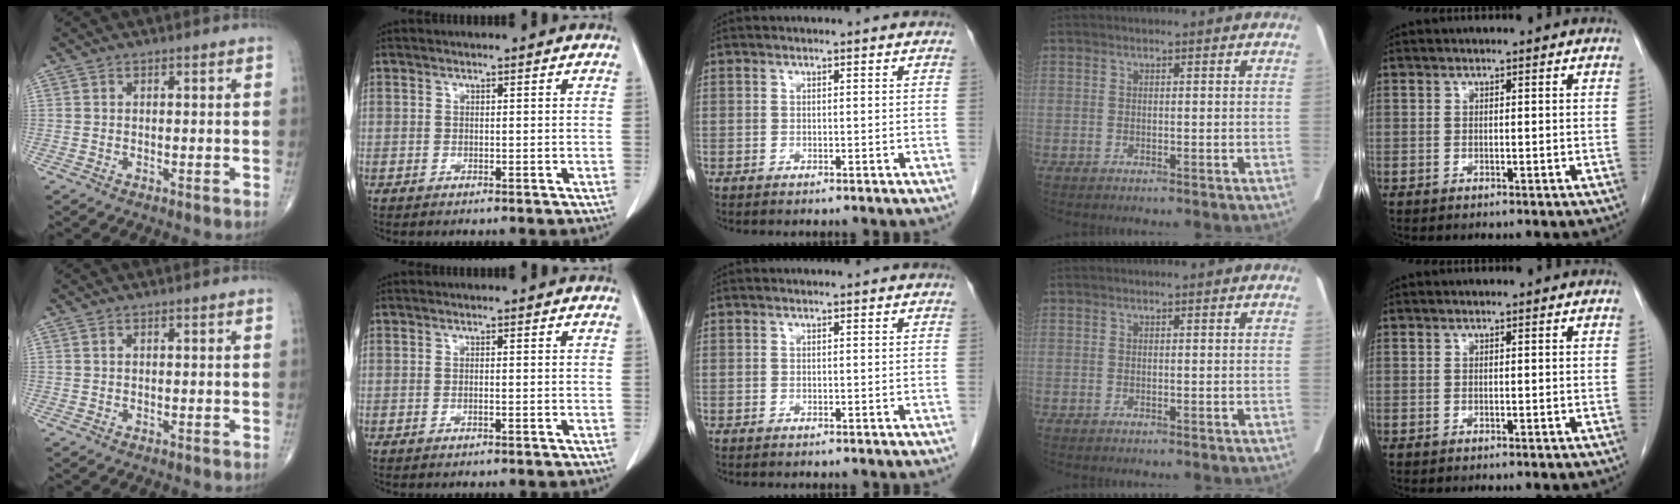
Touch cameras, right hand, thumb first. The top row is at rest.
{"thumb": {"total": 0.5, "force": [0.2, 0.3, 0.4], "torque": [-0.008, 0.004, 0.005]}, "index": {"total": 0.5, "force": [-0.1, 0.0, 0.5], "torque": [-0.010, 0.001, -0.003]}}